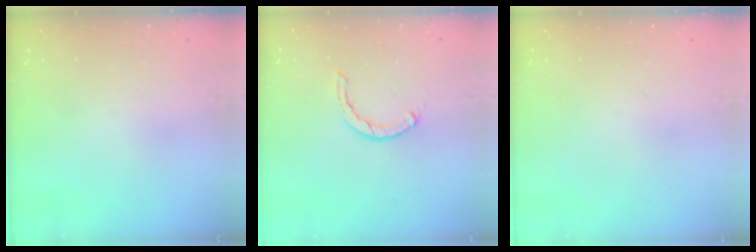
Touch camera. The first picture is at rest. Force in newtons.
{"total": 1.6, "press": 1.5, "slide": 0.4}
{"total": 0.0}